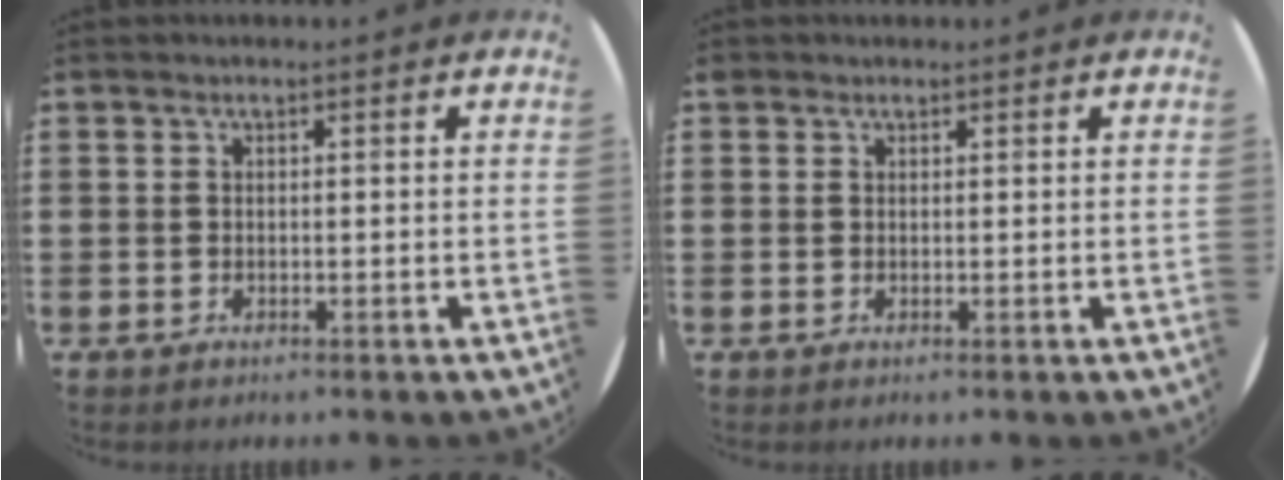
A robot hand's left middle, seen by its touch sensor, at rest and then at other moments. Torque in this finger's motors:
{"motor_torque": [0.02, 0.01, -0.02, 0.02]}